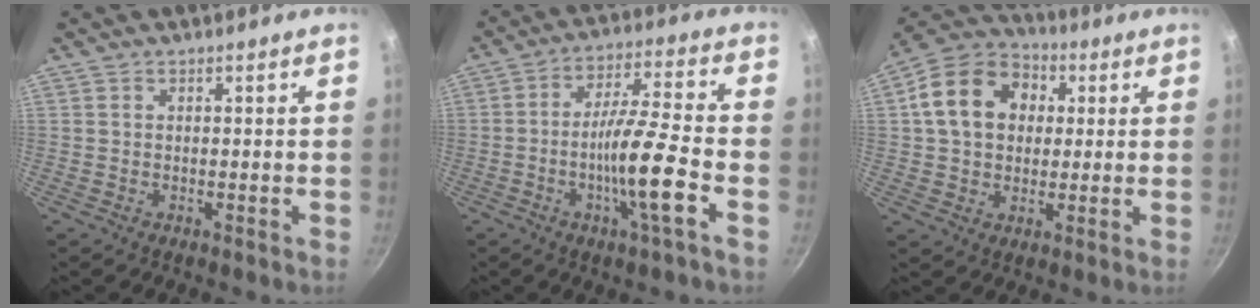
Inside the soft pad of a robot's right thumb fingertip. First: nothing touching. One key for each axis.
{"total": 12.3, "fx": -4.2, "fy": 1.2, "fz": 11.5, "tx": -0.197, "ty": 0.029, "tz": -0.079}
{"total": 15.4, "fx": 3.0, "fy": 12.0, "fz": 9.2, "tx": -0.138, "ty": 0.026, "tz": 0.037}